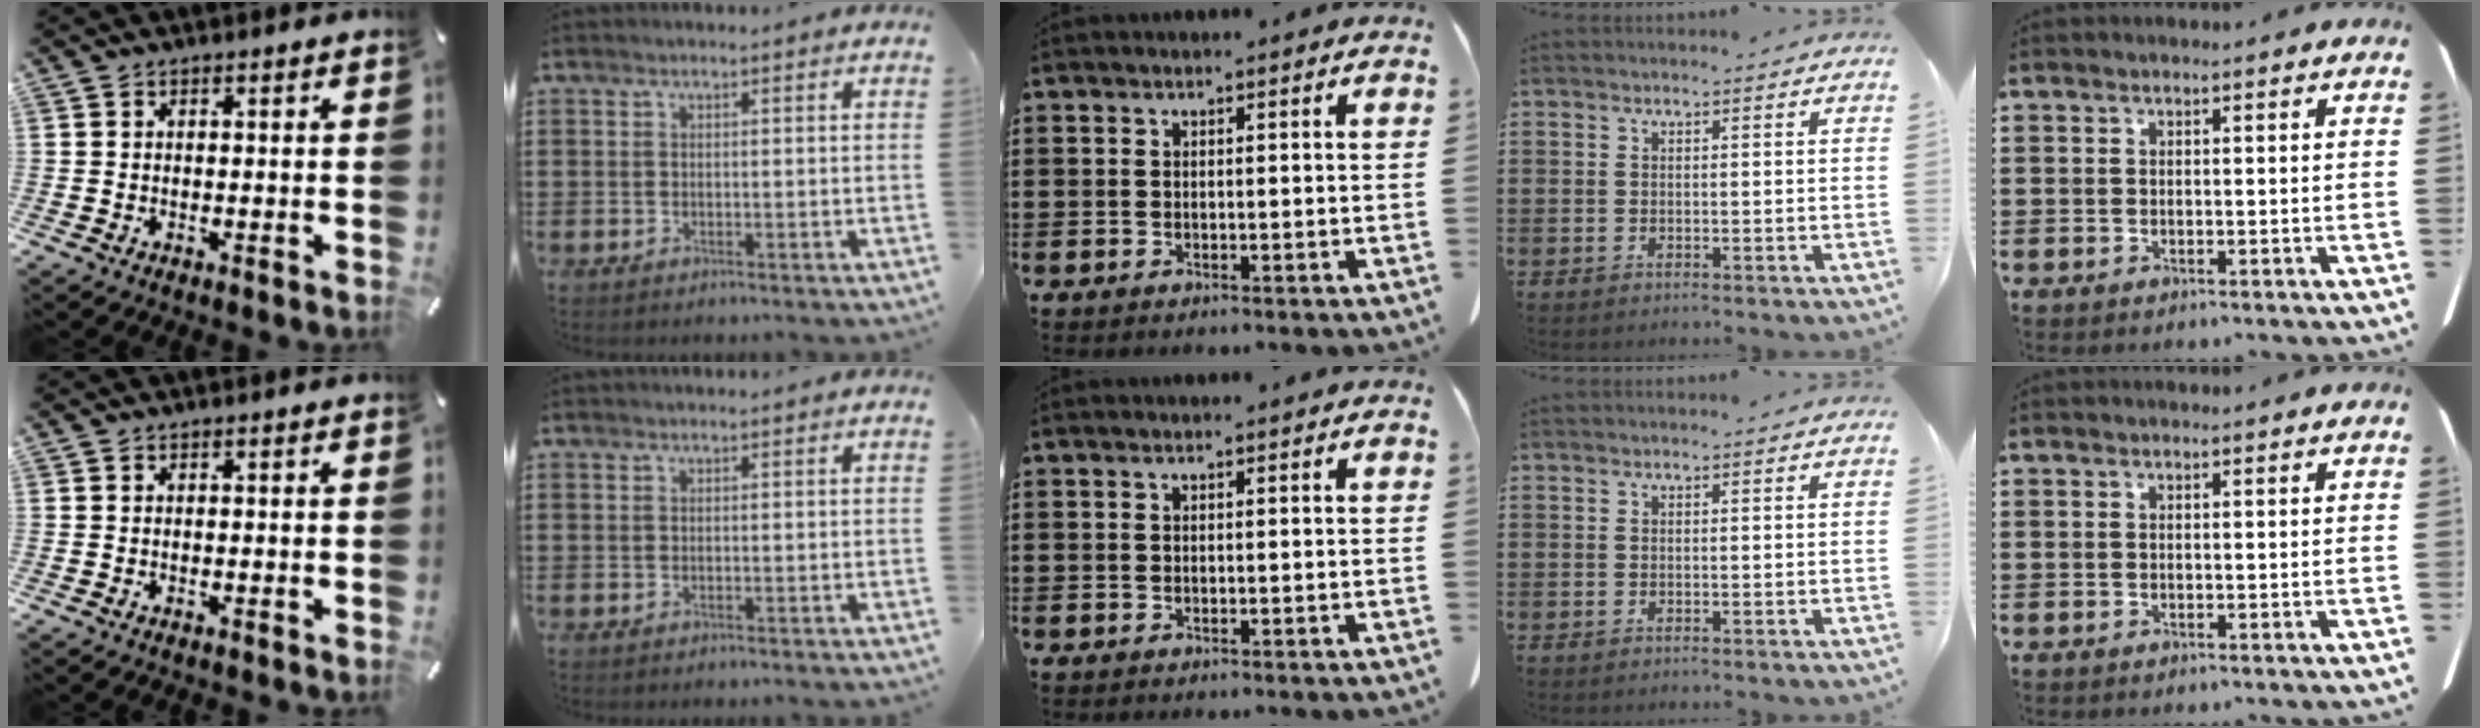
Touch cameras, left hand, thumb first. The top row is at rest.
{}